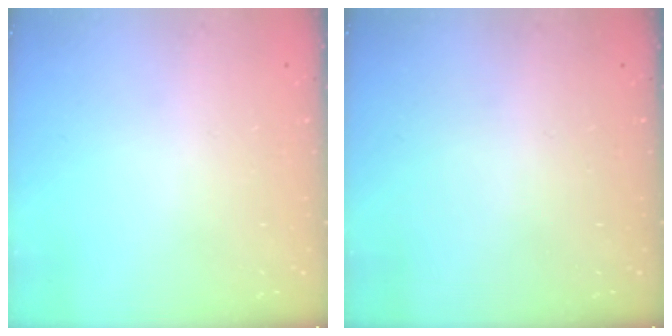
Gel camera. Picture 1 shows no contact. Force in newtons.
{"total": 0.0}